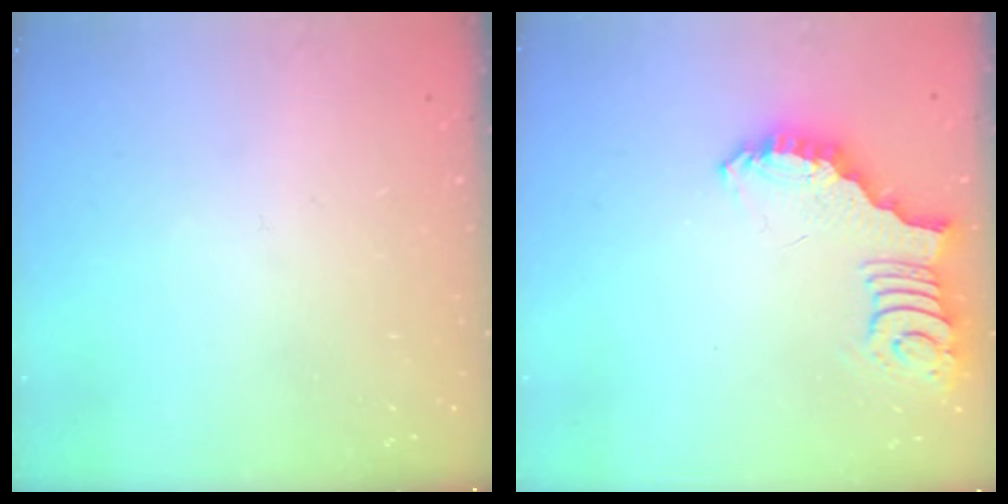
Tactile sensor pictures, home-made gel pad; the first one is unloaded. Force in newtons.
{"total": 2.6, "press": 2.6, "slide": 0.5}